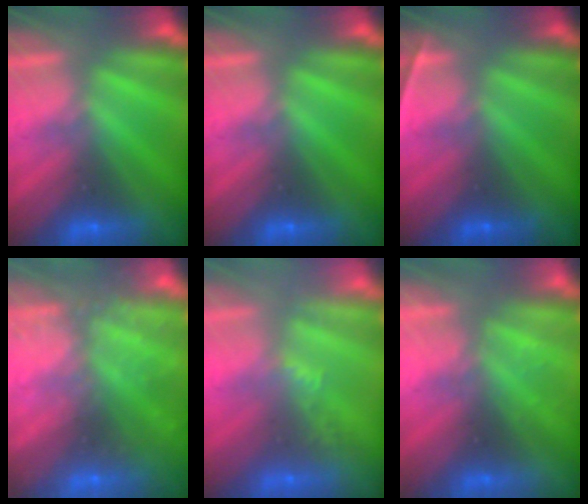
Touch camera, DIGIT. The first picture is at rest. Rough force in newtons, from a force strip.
{"total": 0.0}
{"total": 2.3}
{"total": 6.7}
{"total": 2.3}
{"total": 2.2}